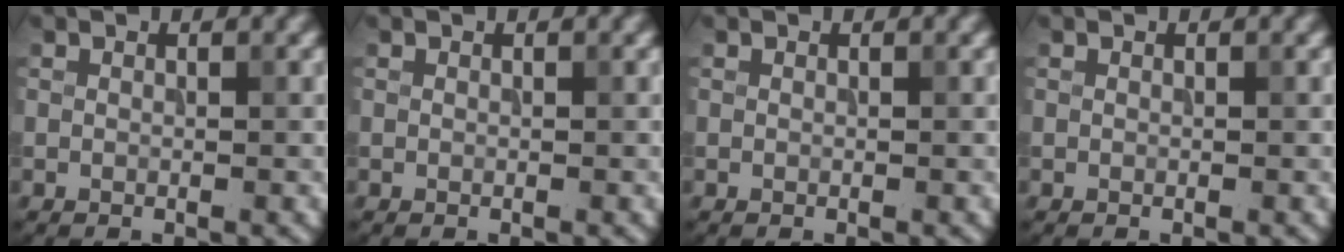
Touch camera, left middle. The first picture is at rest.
{"total": 0.0}
{"total": 0.0}
{"total": 0.0}